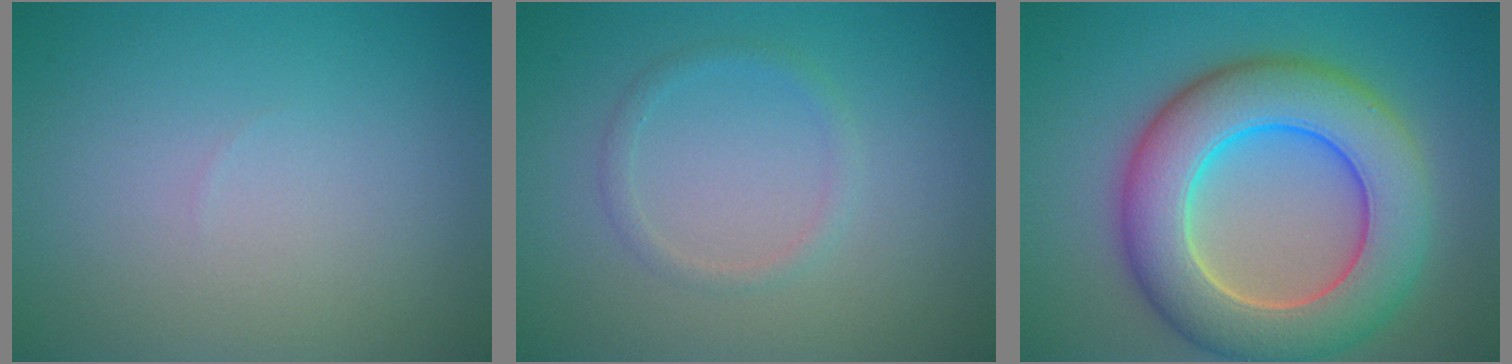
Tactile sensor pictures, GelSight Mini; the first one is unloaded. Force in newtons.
{"total": 1.2, "press": 1.2, "slide": 0.1}
{"total": 10.5, "press": 10.5, "slide": 0.6}